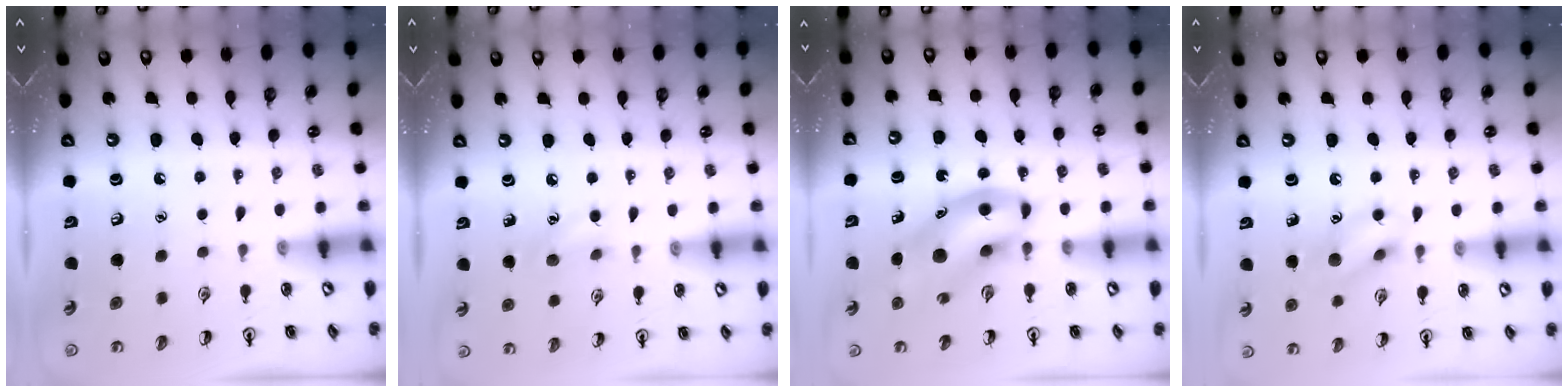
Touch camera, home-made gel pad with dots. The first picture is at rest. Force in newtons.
{"total": 6.7, "press": 6.4, "slide": 1.9}
{"total": 11.6, "press": 11.2, "slide": 3.2}
{"total": 9.9, "press": 9.9, "slide": 0.7}